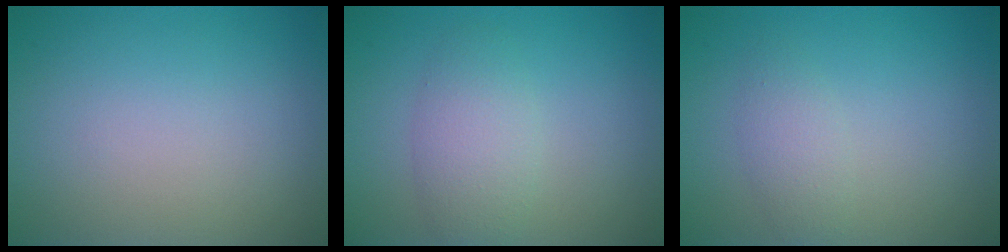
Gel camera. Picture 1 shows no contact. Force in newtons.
{"total": 3.1, "press": 3.1, "slide": 0.0}
{"total": 1.8, "press": 1.8, "slide": 0.1}